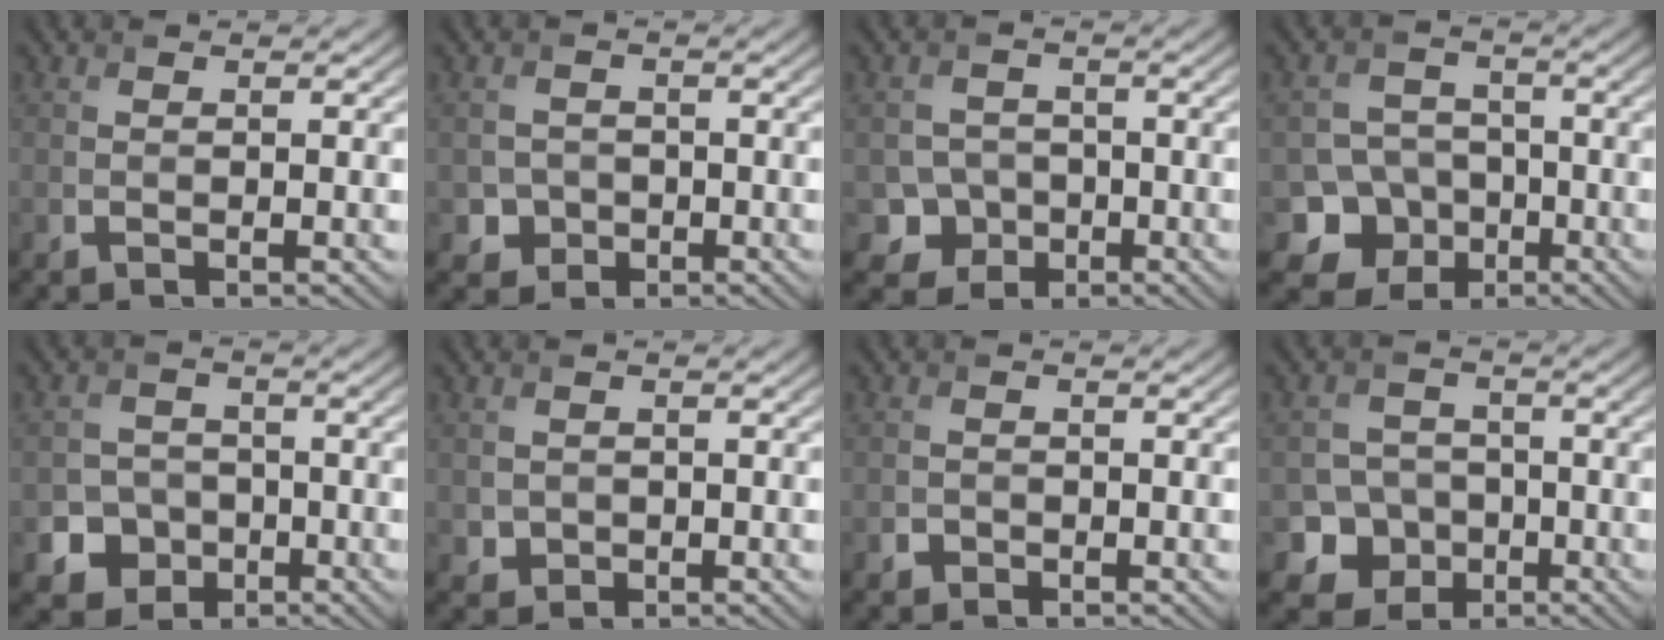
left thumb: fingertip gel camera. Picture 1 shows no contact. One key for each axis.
{"total": 2.6, "fx": -0.9, "fy": 2.4, "fz": 0.6, "tx": -0.009, "ty": -0.002, "tz": -0.017}
{"total": 4.1, "fx": -1.6, "fy": 3.7, "fz": 0.9, "tx": -0.013, "ty": -0.001, "tz": -0.043}
{"total": 7.6, "fx": -3.5, "fy": 6.5, "fz": 2.1, "tx": -0.040, "ty": -0.011, "tz": -0.084}
{"total": 5.3, "fx": -2.2, "fy": 4.6, "fz": 1.5, "tx": -0.023, "ty": -0.003, "tz": -0.059}
{"total": 1.6, "fx": 0.0, "fy": 1.6, "fz": 0.3, "tx": -0.009, "ty": -0.009, "tz": 0.000}
{"total": 0.9, "fx": -0.5, "fy": 0.7, "fz": 0.1, "tx": 0.000, "ty": -0.002, "tz": -0.012}
{"total": 5.9, "fx": -2.3, "fy": 5.2, "fz": 1.6, "tx": -0.028, "ty": -0.004, "tz": -0.065}